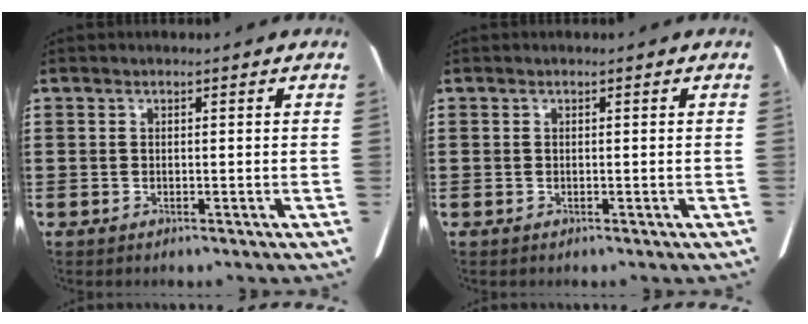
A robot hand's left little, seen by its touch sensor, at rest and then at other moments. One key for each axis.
{"total": 0.0}